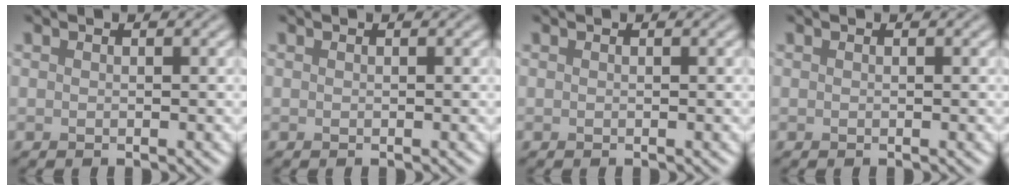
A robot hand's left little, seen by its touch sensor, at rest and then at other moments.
{"total": 0.0}
{"total": 0.0}
{"total": 0.0}